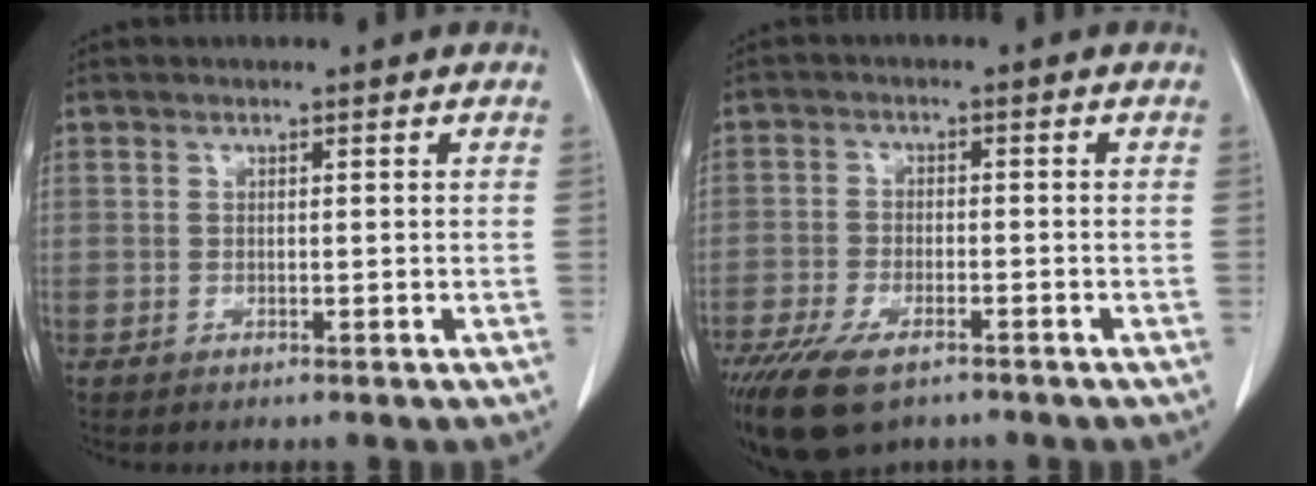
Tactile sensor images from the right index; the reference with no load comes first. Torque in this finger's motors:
{"motor_torque": [1.36, -0.78, 0.47, 0.09]}